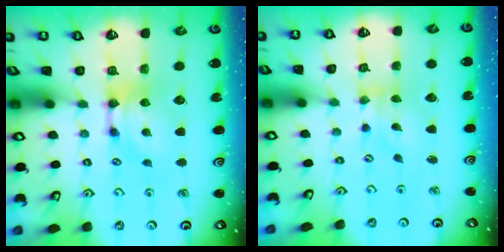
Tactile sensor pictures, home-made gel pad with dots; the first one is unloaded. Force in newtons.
{"total": 1.8, "press": 1.5, "slide": 1.1}